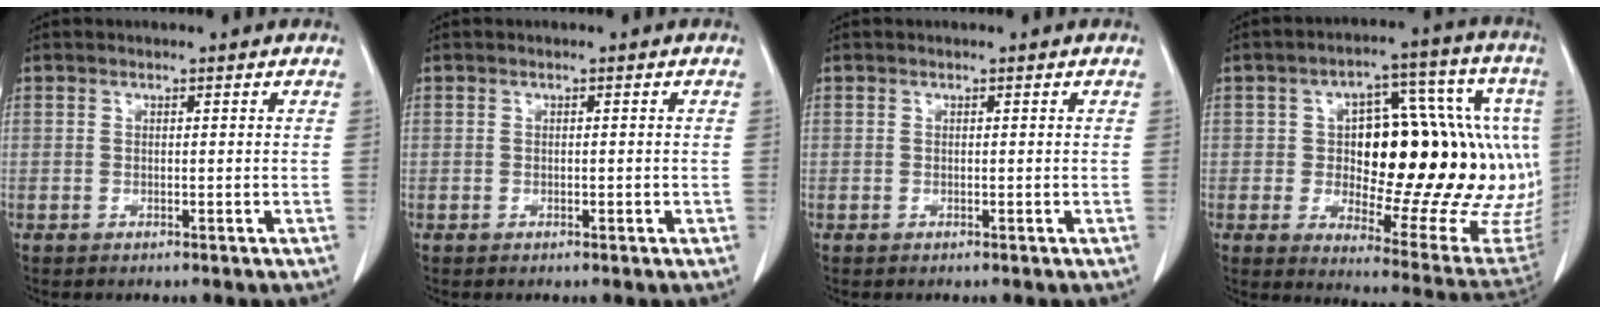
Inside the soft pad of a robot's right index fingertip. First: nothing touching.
{"total": 0.7, "force": [-0.3, 0.2, 0.6], "torque": [-0.011, -0.001, -0.002]}
{"total": 0.0}
{"total": 28.6, "force": [2.0, 10.2, 26.6], "torque": [-0.274, 0.053, 0.058]}